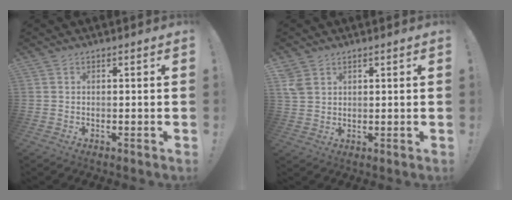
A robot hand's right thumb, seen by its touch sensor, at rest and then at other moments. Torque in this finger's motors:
{"motor_torque": [0.25, -0.52, 0.07, 0.31, 0.08]}